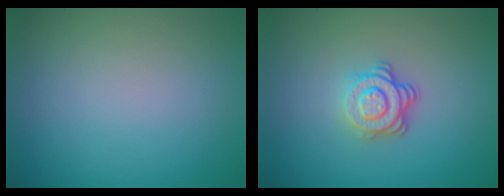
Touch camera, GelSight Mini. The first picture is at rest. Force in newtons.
{"total": 3.4, "press": 2.7, "slide": 2.1}